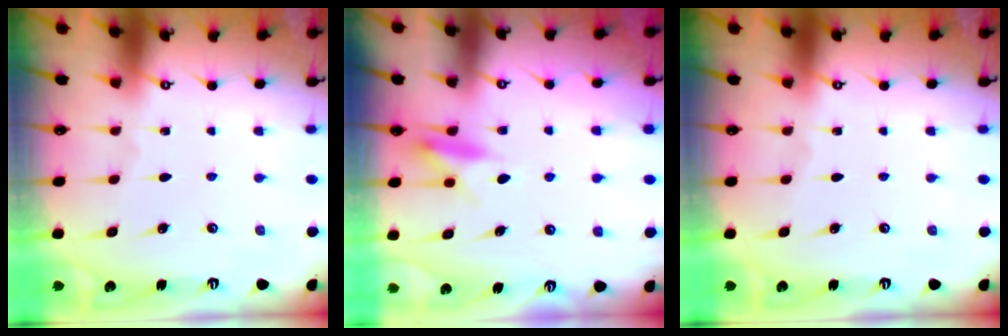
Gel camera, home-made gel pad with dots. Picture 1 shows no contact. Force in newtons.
{"total": 8.4, "press": 8.3, "slide": 0.9}
{"total": 0.0}